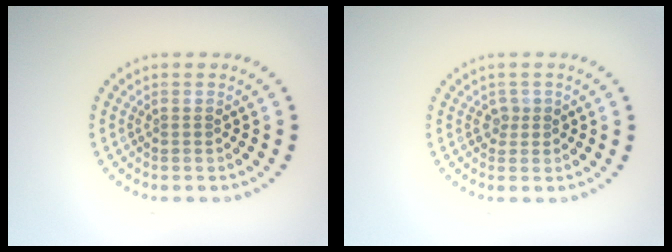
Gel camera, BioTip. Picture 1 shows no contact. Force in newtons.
{"total": 1.2, "press": 1.0, "slide": 0.7}